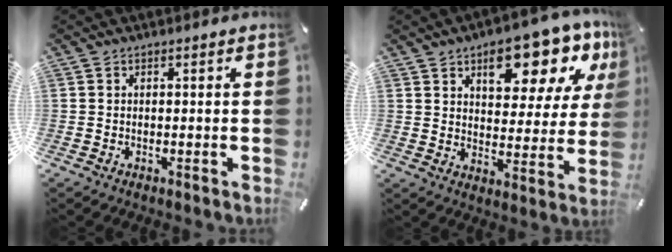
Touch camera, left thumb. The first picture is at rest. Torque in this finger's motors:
{"motor_torque": [2.47, 2.54, 1.42, -1.35, 0.17]}